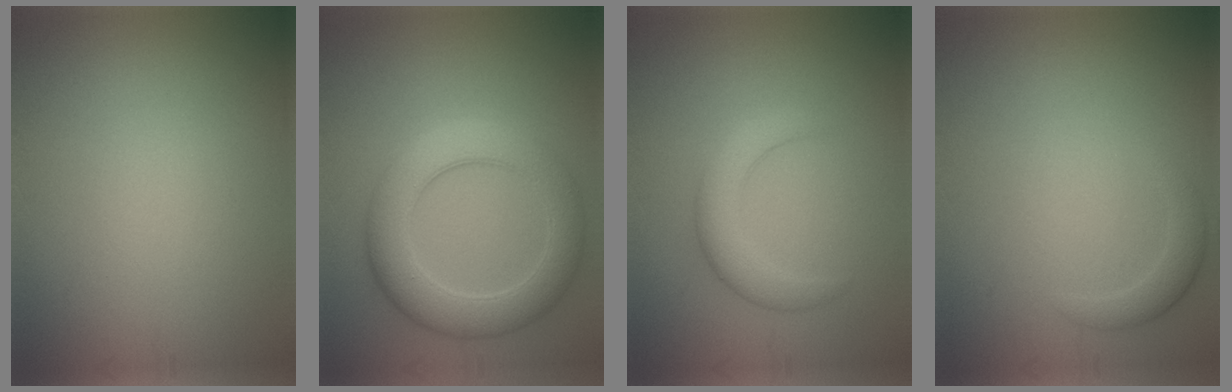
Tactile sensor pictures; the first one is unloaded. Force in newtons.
{"total": 6.2, "press": 6.2, "slide": 0.2}
{"total": 2.9, "press": 2.9, "slide": 0.2}
{"total": 1.6, "press": 1.6, "slide": 0.1}